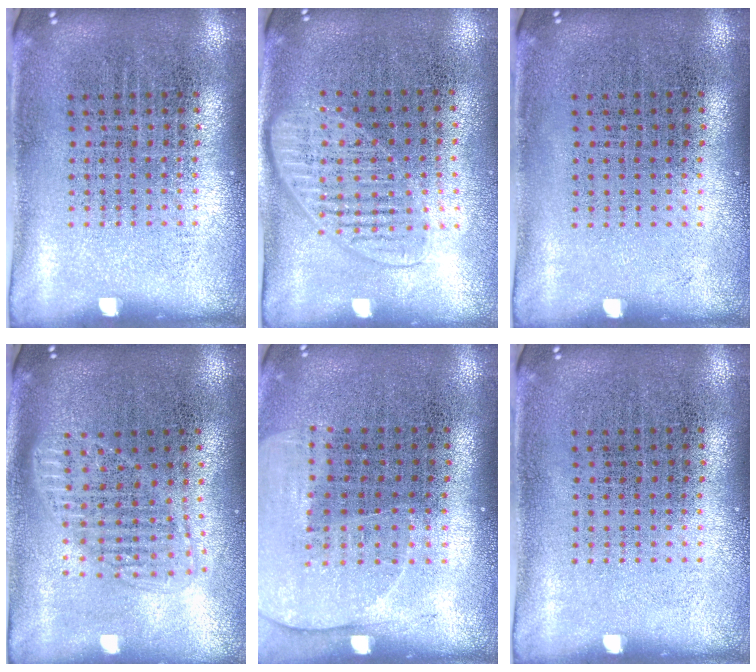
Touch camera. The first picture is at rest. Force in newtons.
{"total": 1.4, "press": 1.3, "slide": 0.6}
{"total": 0.0}
{"total": 1.6, "press": 1.4, "slide": 0.7}
{"total": 1.4, "press": 1.3, "slide": 0.5}
{"total": 0.0}